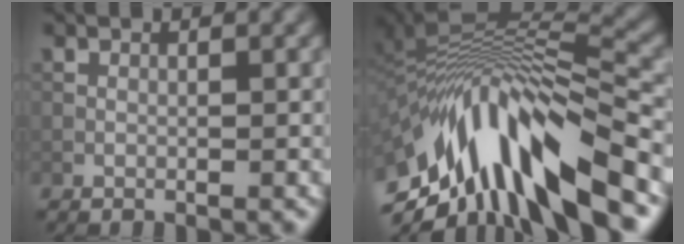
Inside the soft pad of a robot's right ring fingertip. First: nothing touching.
{"total": 14.5, "force": [-6.8, 4.9, 11.8], "torque": [-0.213, 0.015, -0.107]}